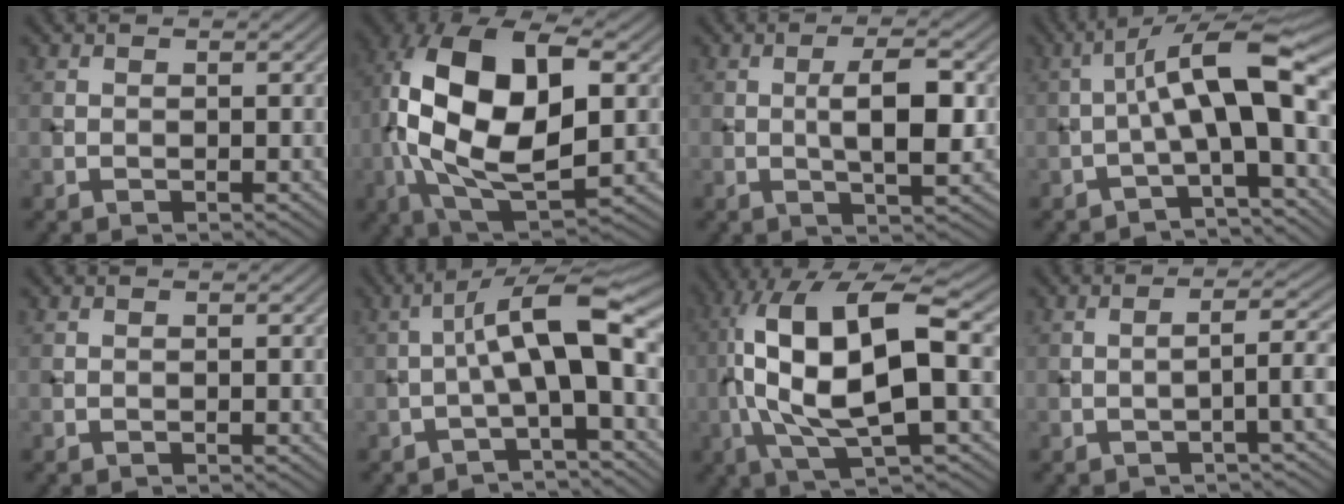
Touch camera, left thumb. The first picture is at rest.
{"total": 17.0, "force": [1.3, 8.7, 14.5], "torque": [-0.293, 0.010, 0.016]}
{"total": 5.6, "force": [0.1, 1.6, 5.4], "torque": [-0.094, 0.003, 0.003]}
{"total": 9.8, "force": [-1.0, 2.4, 9.5], "torque": [-0.148, 0.032, -0.030]}
{"total": 0.0}
{"total": 8.8, "force": [-0.8, 2.1, 8.5], "torque": [-0.133, 0.033, -0.028]}
{"total": 14.8, "force": [0.8, 4.8, 14.0], "torque": [-0.288, 0.012, 0.008]}
{"total": 4.0, "force": [-1.0, 0.6, 3.8], "torque": [-0.057, 0.017, -0.025]}